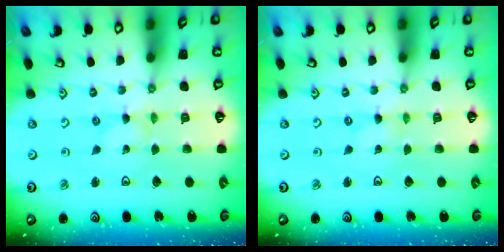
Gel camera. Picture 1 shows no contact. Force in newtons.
{"total": 0.0}